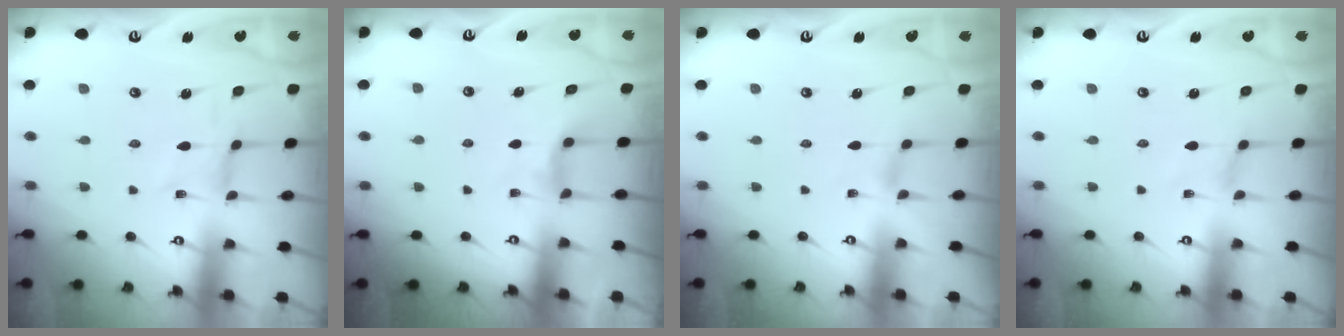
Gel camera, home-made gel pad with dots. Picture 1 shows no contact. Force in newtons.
{"total": 6.0, "press": 5.9, "slide": 0.6}
{"total": 0.0}
{"total": 0.7, "press": 0.7, "slide": 0.2}